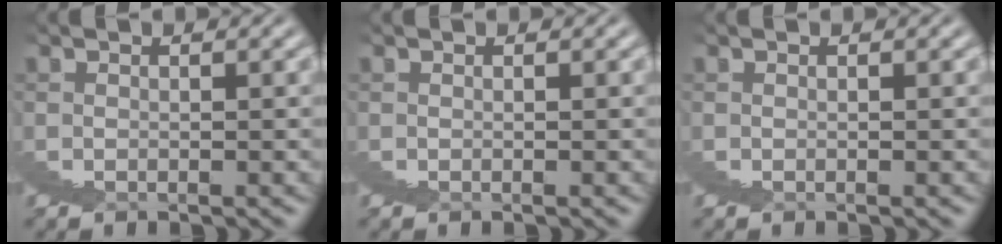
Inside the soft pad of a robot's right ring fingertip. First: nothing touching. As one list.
[{"total": 0.0}, {"total": 0.0}]